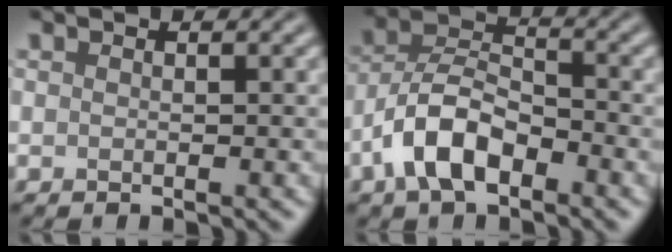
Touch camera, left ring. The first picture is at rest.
{"total": 6.1, "force": [-3.1, 3.1, 4.2], "torque": [-0.075, 0.009, -0.067]}